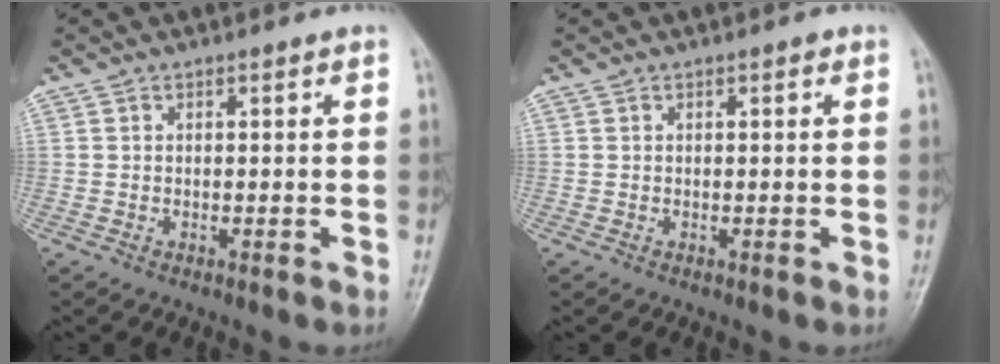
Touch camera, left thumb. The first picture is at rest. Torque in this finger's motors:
{"motor_torque": [0.17, 0.08, 0.27, -0.31, 0.00]}